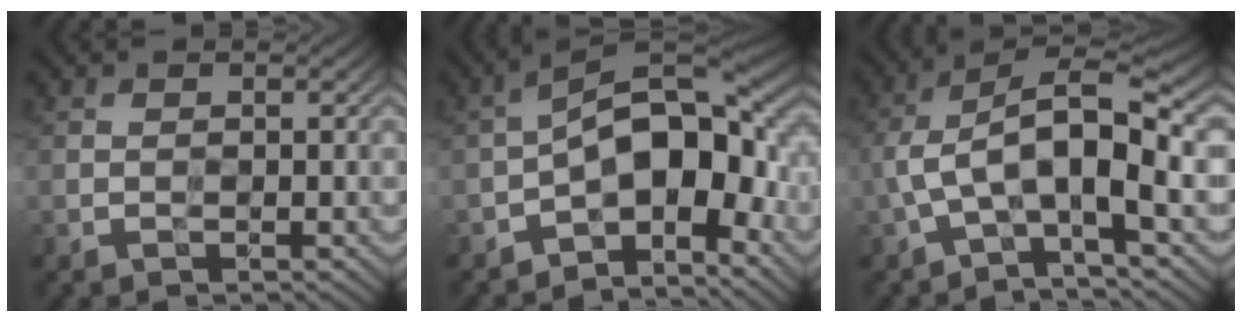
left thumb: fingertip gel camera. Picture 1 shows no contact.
{"total": 11.5, "force": [-3.7, 5.2, 9.6], "torque": [-0.142, 0.009, -0.076]}
{"total": 9.3, "force": [-1.8, 3.0, 8.6], "torque": [-0.172, 0.013, -0.041]}